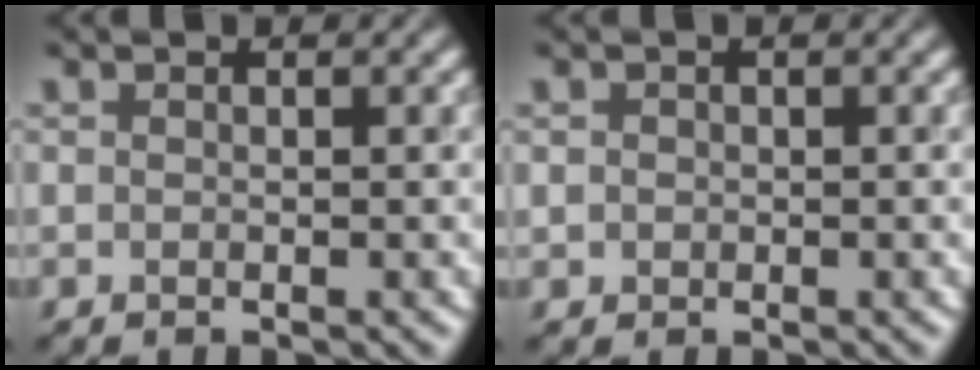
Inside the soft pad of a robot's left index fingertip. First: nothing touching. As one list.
[{"total": 0.7, "force": [0.1, 0.7, 0.2], "torque": [0.003, 0.001, 0.002]}]